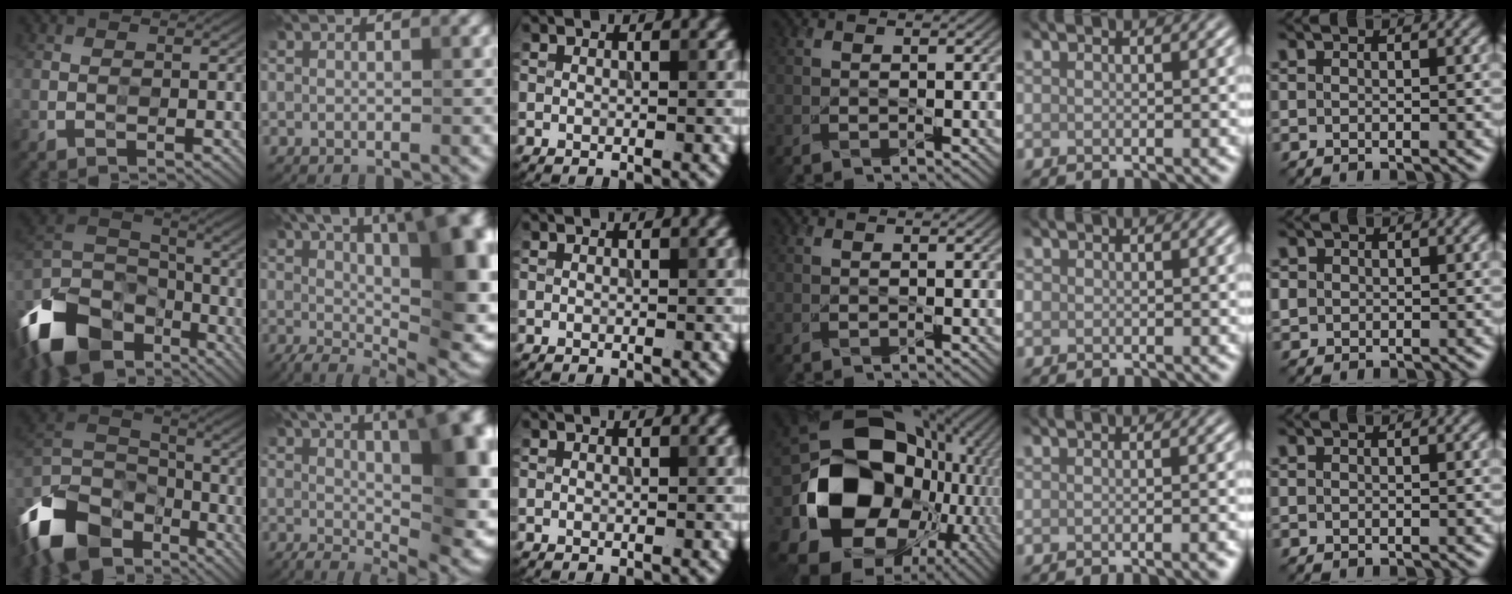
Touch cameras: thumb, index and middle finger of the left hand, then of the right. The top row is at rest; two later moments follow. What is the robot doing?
{"motion": "wipe", "object": "glasses"}